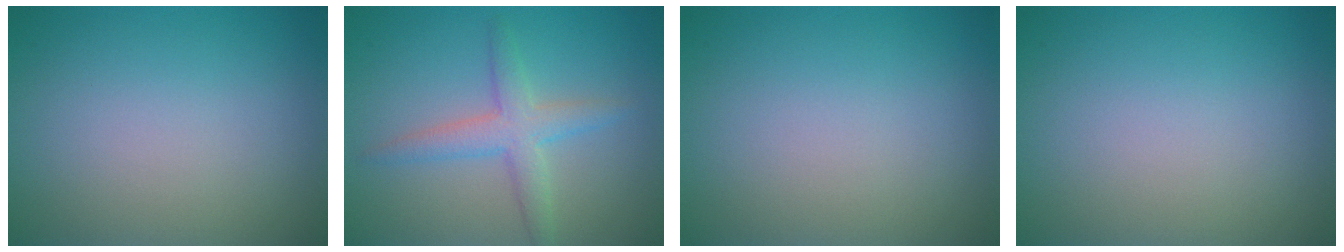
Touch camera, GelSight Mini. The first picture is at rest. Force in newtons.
{"total": 3.2, "press": 3.2, "slide": 0.1}
{"total": 0.0}
{"total": 0.0}